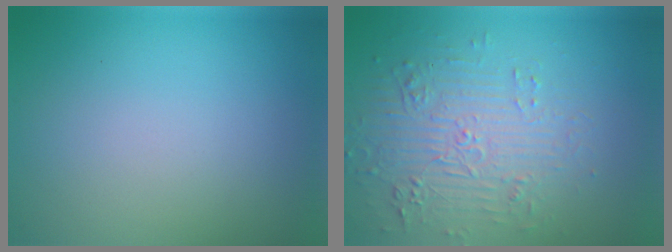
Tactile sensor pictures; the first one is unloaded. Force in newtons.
{"total": 4.2, "press": 3.7, "slide": 2.0}